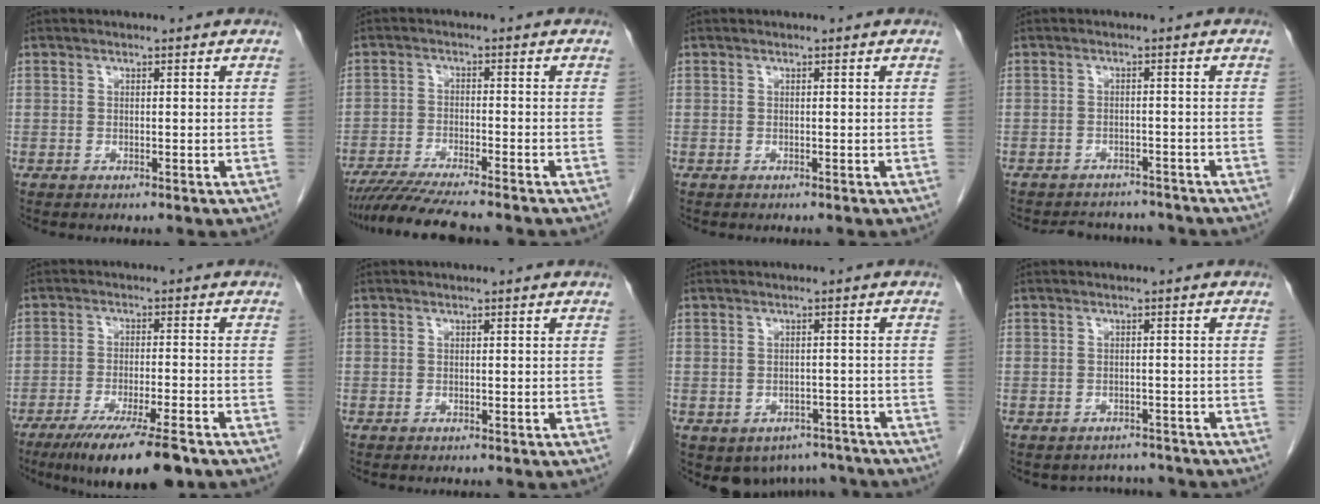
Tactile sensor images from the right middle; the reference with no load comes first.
{"total": 9.5, "force": [-8.2, -0.1, 4.7], "torque": [-0.070, -0.026, -0.136]}
{"total": 0.0}
{"total": 7.8, "force": [-7.2, 2.6, 1.4], "torque": [-0.019, 0.009, -0.089]}
{"total": 12.6, "force": [-9.0, 1.3, 8.7], "torque": [-0.131, -0.028, -0.142]}
{"total": 0.0}
{"total": 8.0, "force": [-5.7, 5.4, 1.4], "torque": [-0.014, 0.013, -0.068]}
{"total": 3.4, "force": [-3.0, 1.5, -0.3], "torque": [0.005, 0.013, -0.040]}